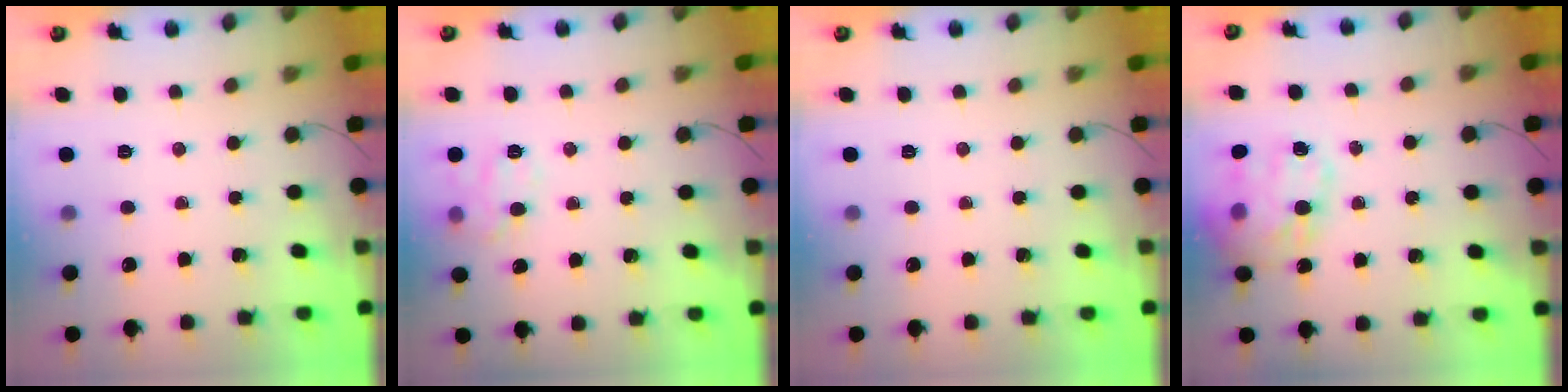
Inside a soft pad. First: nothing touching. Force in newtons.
{"total": 9.0, "press": 9.0, "slide": 0.6}
{"total": 0.0}
{"total": 19.8, "press": 19.5, "slide": 3.3}